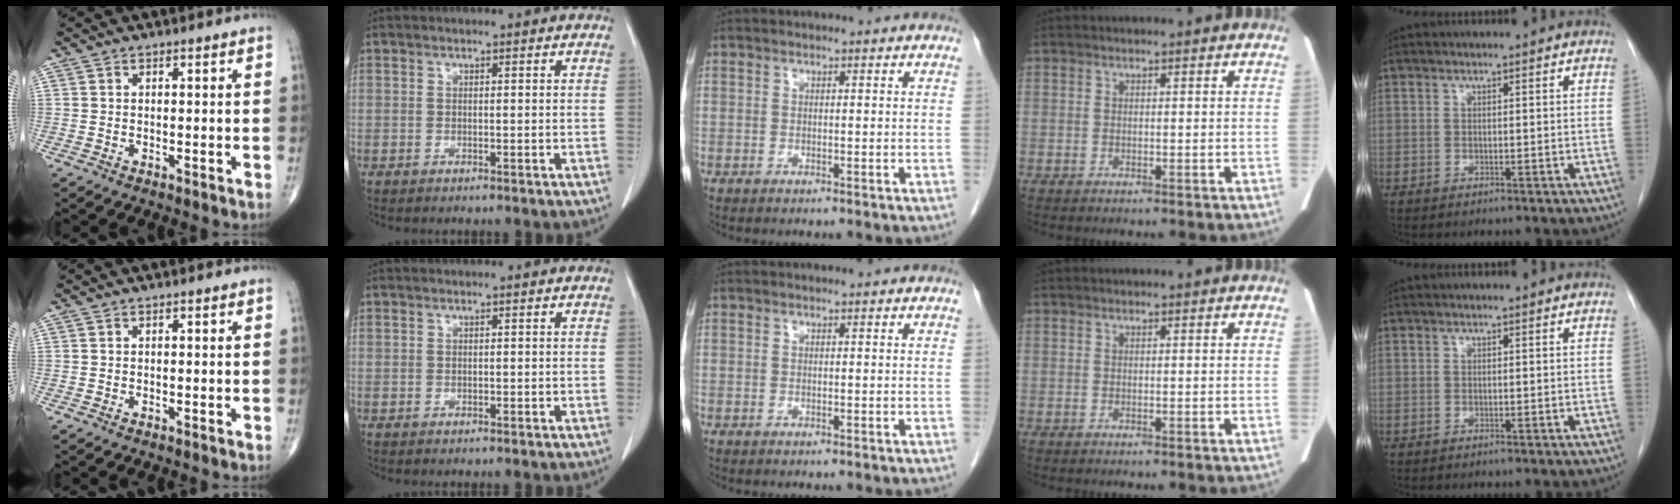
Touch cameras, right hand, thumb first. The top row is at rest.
{}